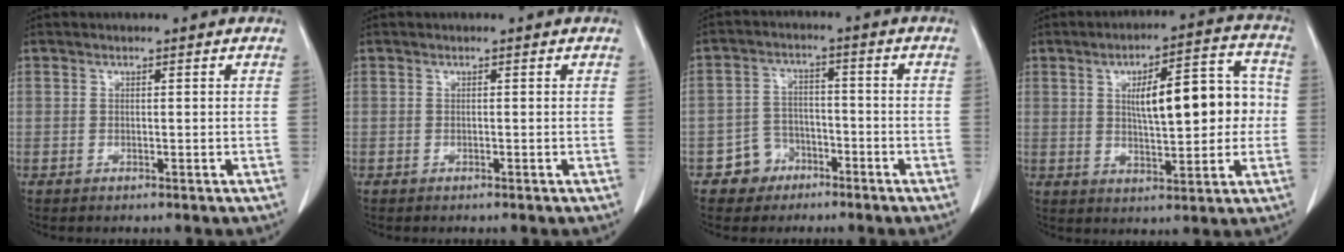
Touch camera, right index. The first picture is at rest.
{"total": 0.0}
{"total": 5.1, "force": [-3.0, 4.1, 0.2], "torque": [0.007, 0.015, -0.047]}
{"total": 13.0, "force": [1.3, 4.0, 12.3], "torque": [-0.175, 0.033, 0.024]}